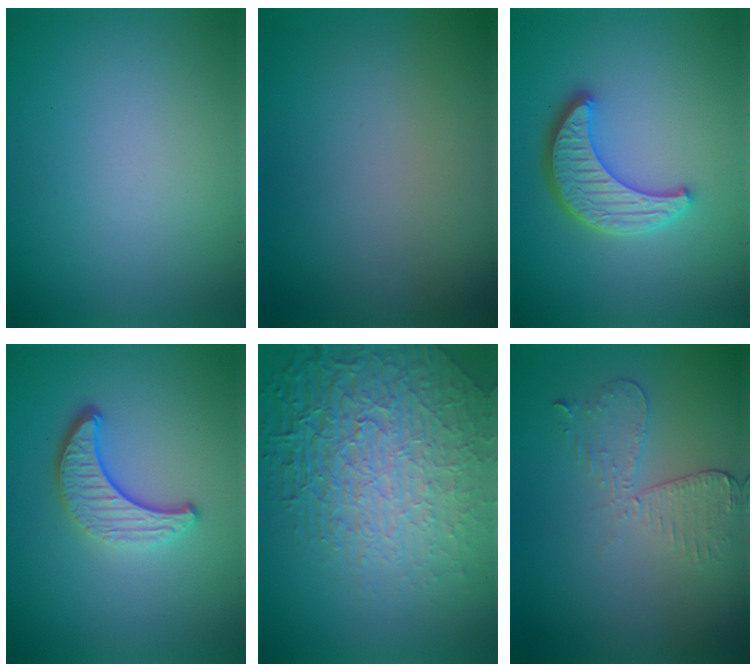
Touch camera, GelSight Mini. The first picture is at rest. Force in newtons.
{"total": 0.0}
{"total": 4.3, "press": 3.9, "slide": 2.0}
{"total": 3.8, "press": 2.9, "slide": 2.4}
{"total": 8.7, "press": 5.9, "slide": 6.4}
{"total": 3.0, "press": 2.6, "slide": 1.5}